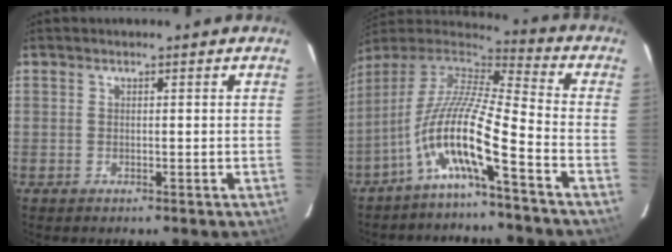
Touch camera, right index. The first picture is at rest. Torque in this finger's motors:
{"motor_torque": [1.20, -0.94, 1.05, 0.21]}